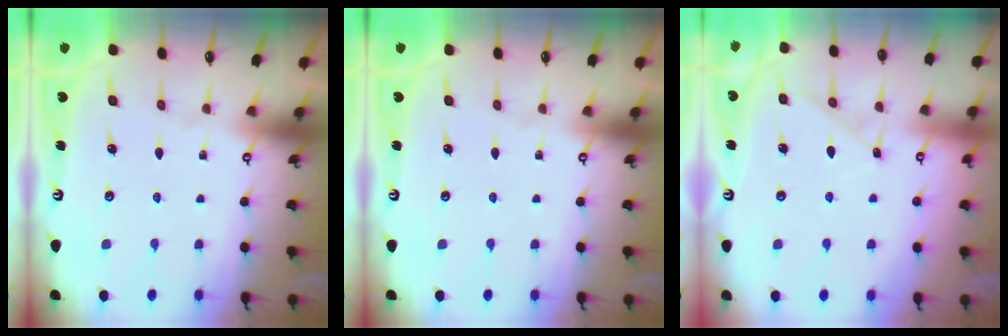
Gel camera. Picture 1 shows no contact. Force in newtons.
{"total": 0.0}
{"total": 5.0, "press": 4.9, "slide": 0.7}